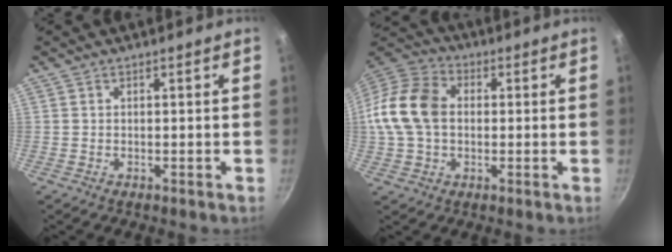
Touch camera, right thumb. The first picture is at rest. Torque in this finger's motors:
{"motor_torque": [-0.08, 1.21, 0.47, -0.44, 0.17]}